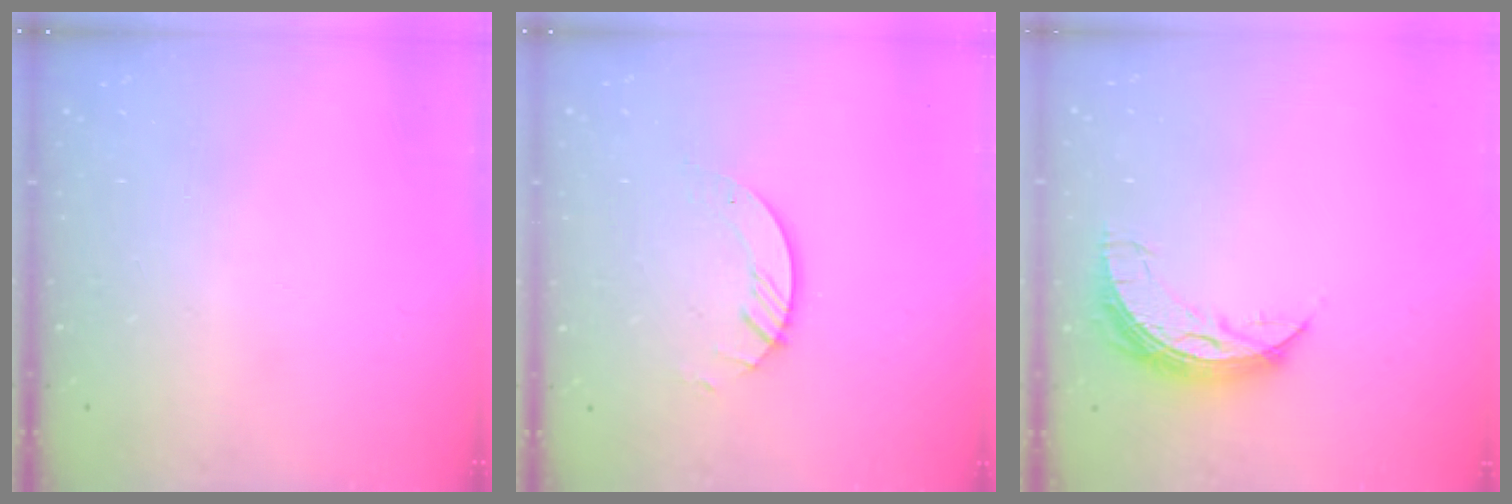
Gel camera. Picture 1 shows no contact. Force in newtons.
{"total": 3.1, "press": 3.0, "slide": 0.3}
{"total": 7.7, "press": 7.6, "slide": 0.6}